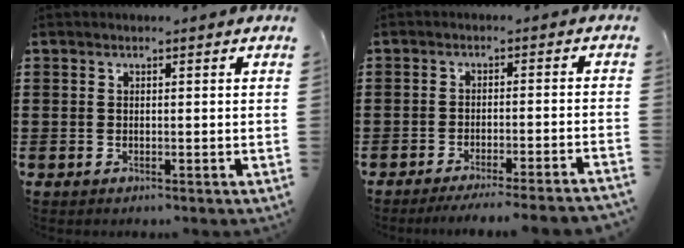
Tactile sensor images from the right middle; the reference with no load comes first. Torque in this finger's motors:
{"motor_torque": [2.14, 0.00, 0.22, 0.07]}